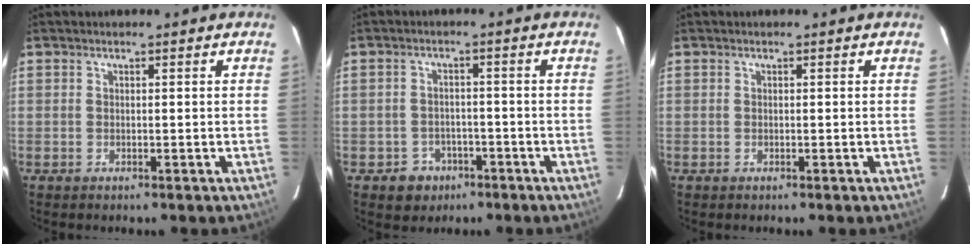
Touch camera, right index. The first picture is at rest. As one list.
[{"total": 5.2, "force": [-2.8, 4.3, 0.9], "torque": [-0.034, 0.013, -0.030]}, {"total": 0.0}]